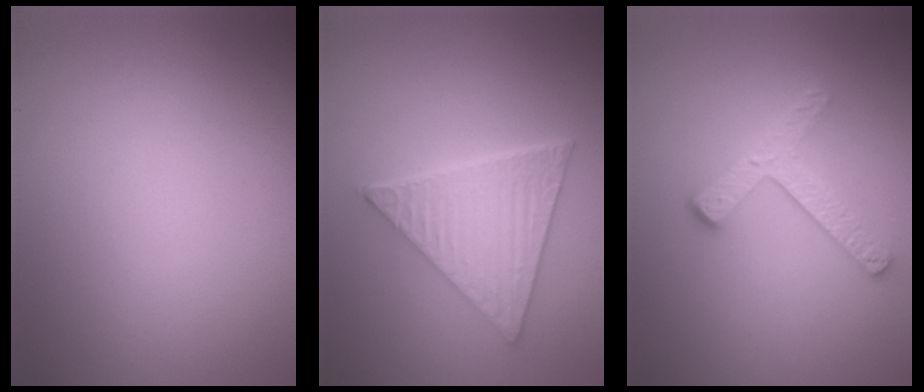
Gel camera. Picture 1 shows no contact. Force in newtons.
{"total": 5.9, "press": 4.4, "slide": 3.8}
{"total": 3.1, "press": 2.5, "slide": 1.9}